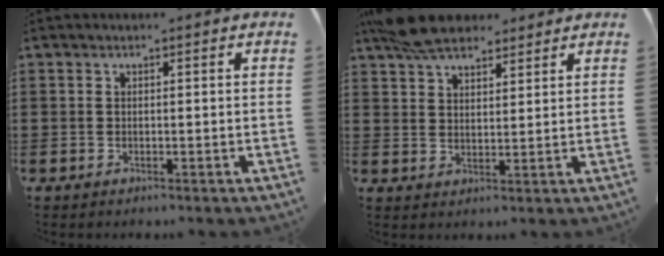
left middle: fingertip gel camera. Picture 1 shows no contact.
{"total": 8.0, "force": [6.5, 3.0, 3.5], "torque": [-0.080, -0.007, 0.122]}